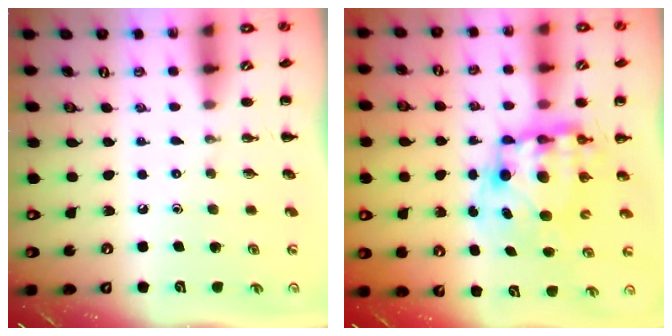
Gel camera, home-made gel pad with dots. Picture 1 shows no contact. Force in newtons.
{"total": 11.1, "press": 10.7, "slide": 2.9}